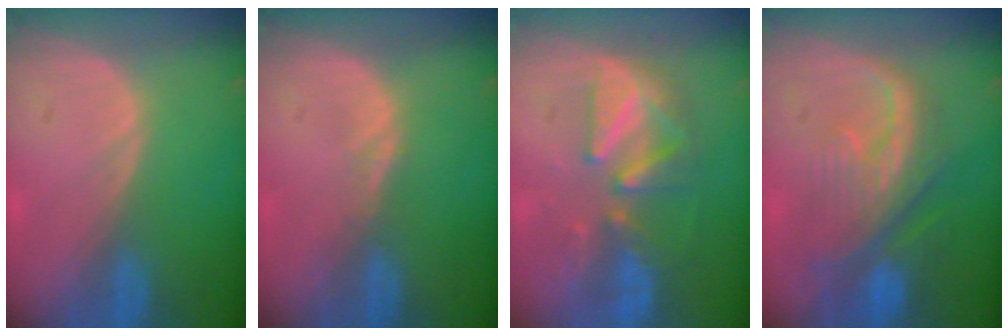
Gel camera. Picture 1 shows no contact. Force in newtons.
{"total": 1.0, "press": 1.0, "slide": 0.1}
{"total": 8.4, "press": 8.1, "slide": 2.1}
{"total": 10.2, "press": 8.9, "slide": 5.0}